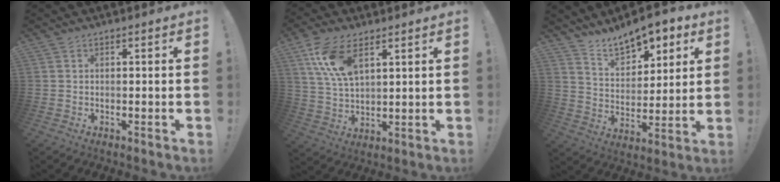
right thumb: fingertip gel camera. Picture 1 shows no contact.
{"total": 12.2, "force": [6.3, 5.9, 8.5], "torque": [-0.170, -0.020, 0.118]}
{"total": 11.5, "force": [9.3, 5.1, 4.4], "torque": [-0.073, -0.070, 0.171]}